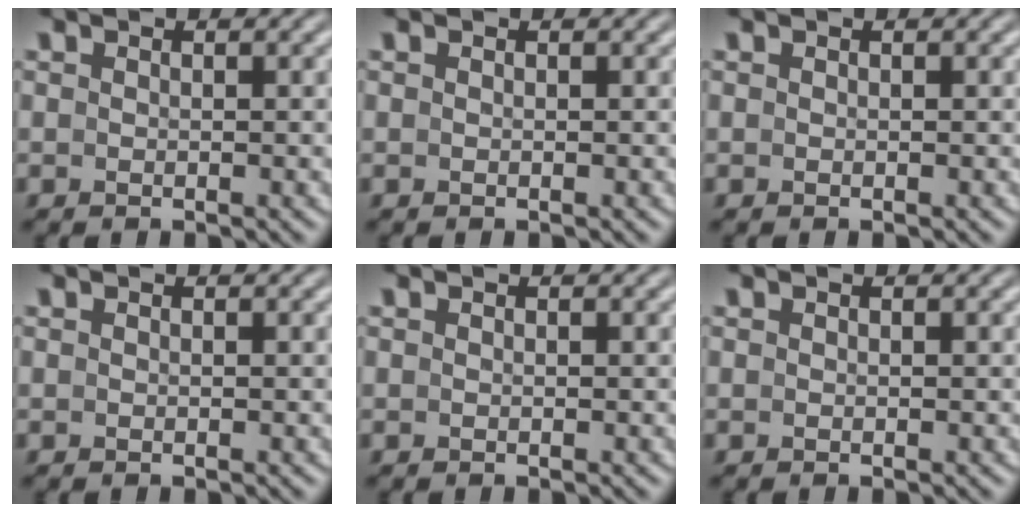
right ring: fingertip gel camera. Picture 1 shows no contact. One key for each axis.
{"total": 0.0}
{"total": 0.0}
{"total": 0.0}
{"total": 1.2, "fx": -0.3, "fy": -1.1, "fz": -0.4, "tx": 0.015, "ty": -0.010, "tz": 0.005}
{"total": 0.0}